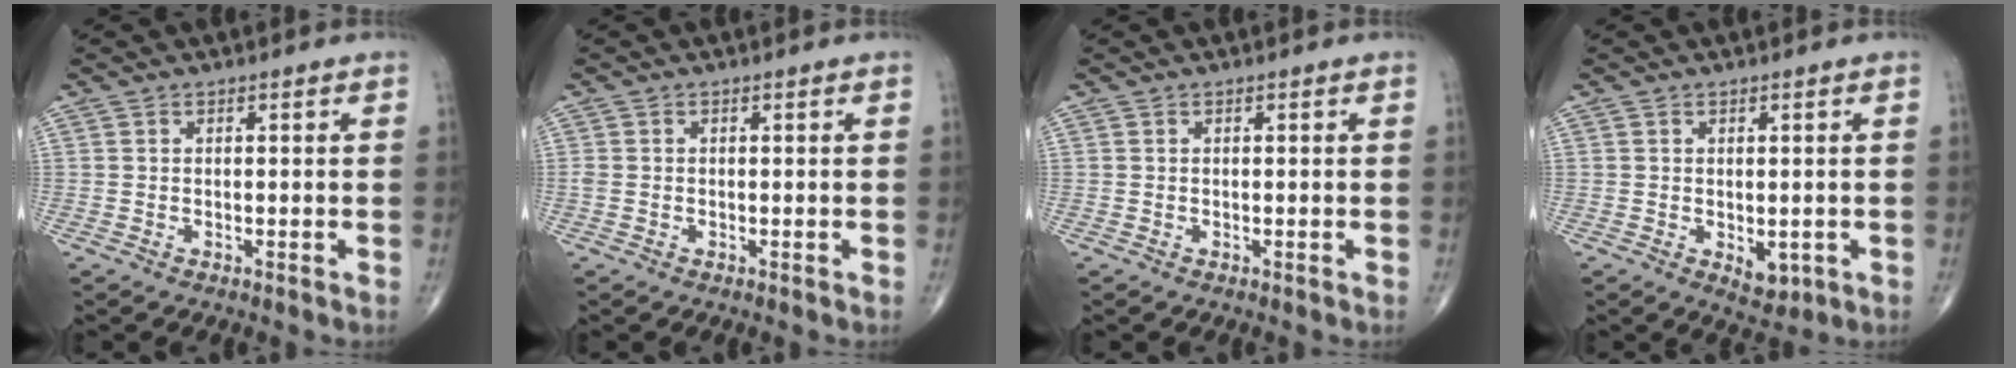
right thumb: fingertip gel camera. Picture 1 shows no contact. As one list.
[{"total": 0.8, "force": [-0.1, 0.6, 0.5], "torque": [-0.015, 0.001, -0.001]}, {"total": 0.0}, {"total": 3.7, "force": [-0.7, 2.2, 2.8], "torque": [-0.026, -0.008, 0.001]}]